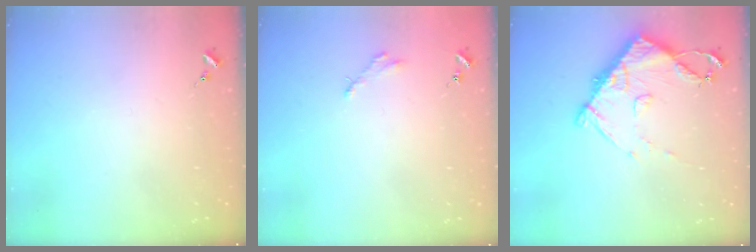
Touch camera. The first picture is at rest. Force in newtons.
{"total": 2.5, "press": 2.5, "slide": 0.2}
{"total": 10.7, "press": 10.7, "slide": 1.3}